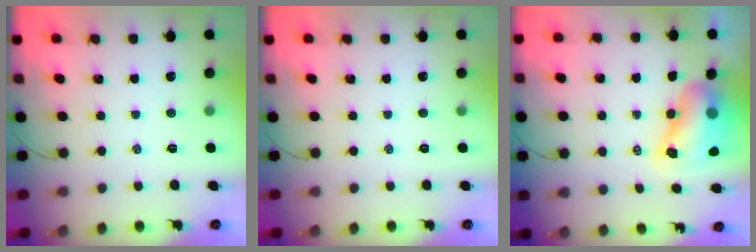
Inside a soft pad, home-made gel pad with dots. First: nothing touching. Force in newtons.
{"total": 0.0}
{"total": 10.2, "press": 9.8, "slide": 2.7}